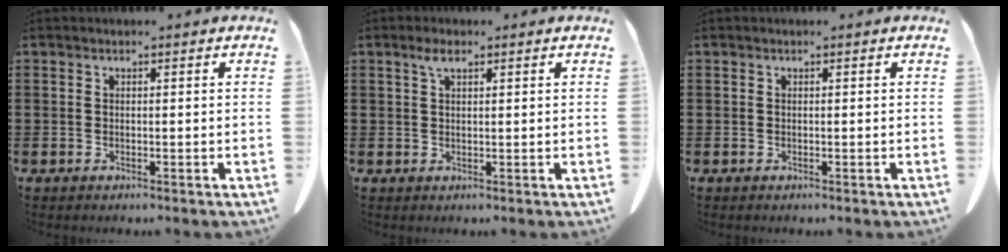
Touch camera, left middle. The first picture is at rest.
{"total": 2.4, "force": [1.3, 0.7, 1.9], "torque": [-0.042, 0.003, 0.022]}
{"total": 0.0}